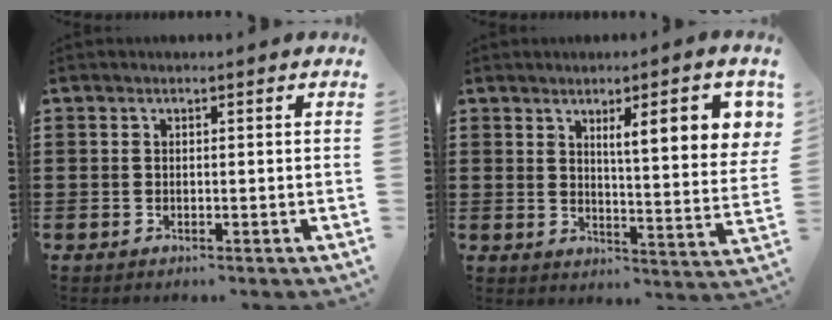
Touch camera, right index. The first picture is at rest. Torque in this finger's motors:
{"motor_torque": [1.53, 0.61, 0.65, 0.21]}